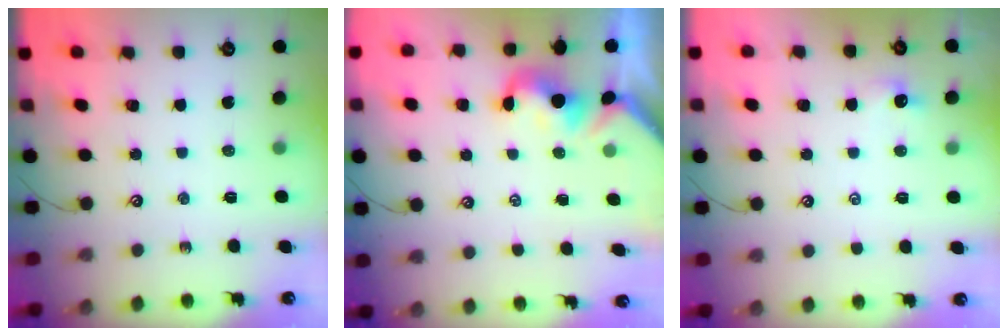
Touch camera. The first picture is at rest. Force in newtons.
{"total": 0.9, "press": 0.9, "slide": 0.3}
{"total": 1.1, "press": 1.0, "slide": 0.4}